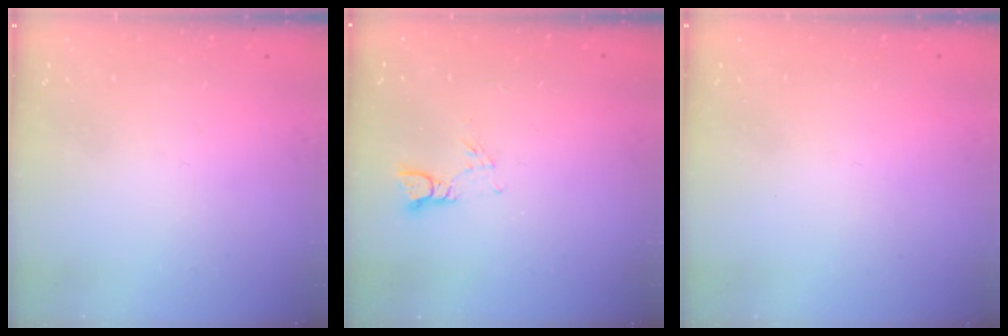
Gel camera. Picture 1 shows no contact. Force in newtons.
{"total": 3.5, "press": 3.4, "slide": 0.4}
{"total": 0.0}